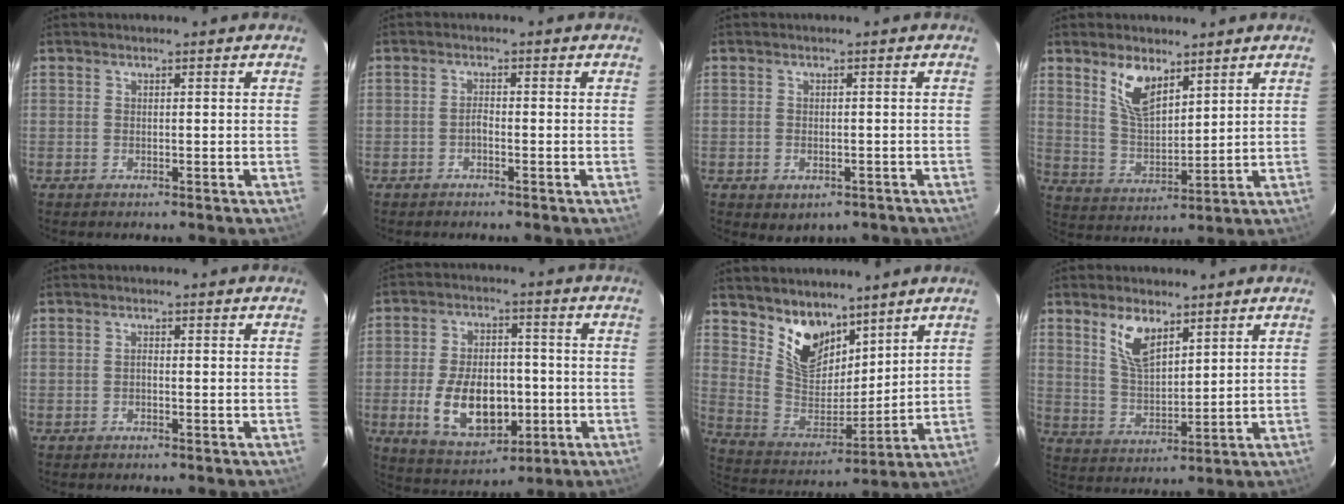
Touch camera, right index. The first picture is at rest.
{"total": 1.1, "force": [-0.8, 0.3, 0.6], "torque": [-0.013, 0.005, -0.018]}
{"total": 3.9, "force": [-1.9, 2.8, 1.9], "torque": [-0.039, -0.005, -0.013]}
{"total": 8.7, "force": [5.4, 3.8, 5.7], "torque": [-0.103, 0.003, 0.112]}
{"total": 0.5, "force": [-0.3, 0.3, 0.3], "torque": [-0.003, 0.004, -0.008]}
{"total": 14.4, "force": [-3.2, 8.5, 11.1], "torque": [-0.224, 0.000, -0.034]}
{"total": 12.4, "force": [8.7, 6.6, 6.0], "torque": [-0.116, -0.005, 0.174]}
{"total": 7.9, "force": [4.8, 3.5, 5.3], "torque": [-0.097, 0.002, 0.100]}